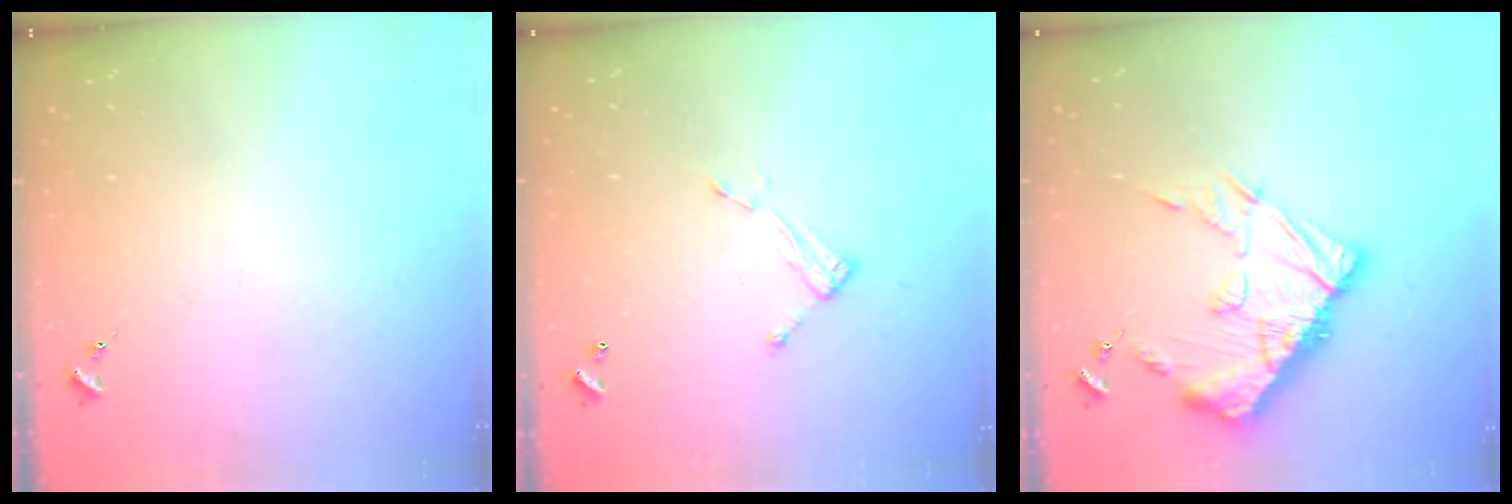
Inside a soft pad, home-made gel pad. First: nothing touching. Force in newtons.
{"total": 6.1, "press": 6.1, "slide": 0.2}
{"total": 18.5, "press": 18.5, "slide": 1.8}